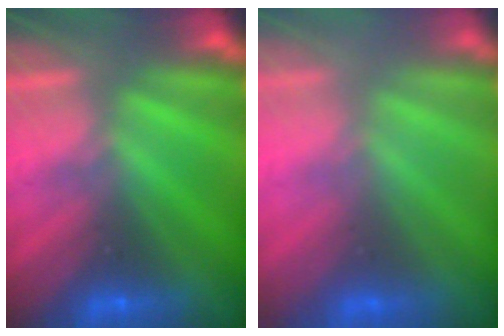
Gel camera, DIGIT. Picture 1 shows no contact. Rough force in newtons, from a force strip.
{"total": 2.8}